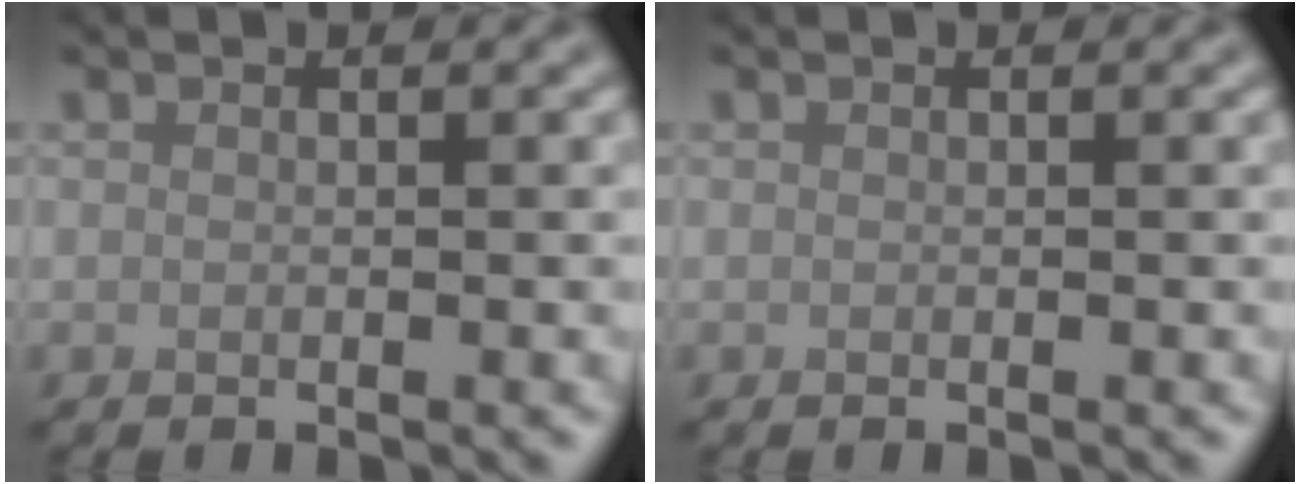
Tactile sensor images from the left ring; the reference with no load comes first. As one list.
[{"total": 0.0}]